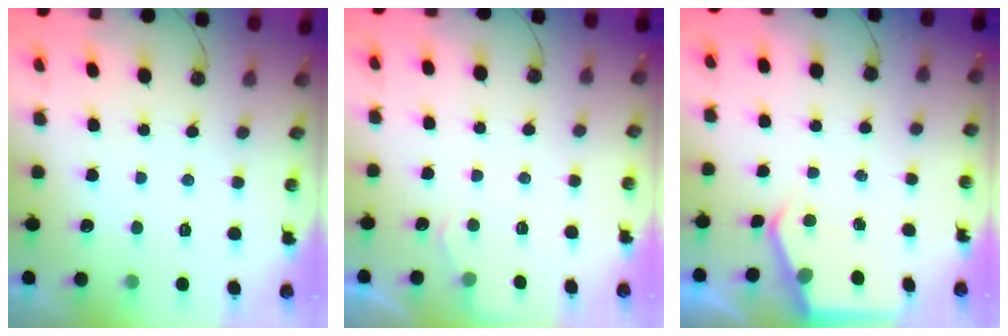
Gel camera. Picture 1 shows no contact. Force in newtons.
{"total": 3.8, "press": 3.8, "slide": 0.4}
{"total": 4.7, "press": 4.7, "slide": 0.4}